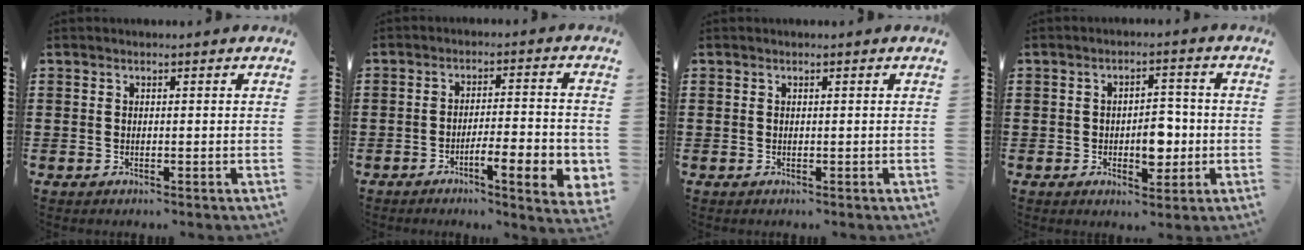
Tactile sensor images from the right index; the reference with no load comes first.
{"total": 7.1, "force": [-3.2, 1.5, 6.2], "torque": [-0.088, -0.003, -0.052]}
{"total": 0.0}
{"total": 5.7, "force": [-1.2, 3.2, 4.5], "torque": [-0.065, 0.002, -0.024]}